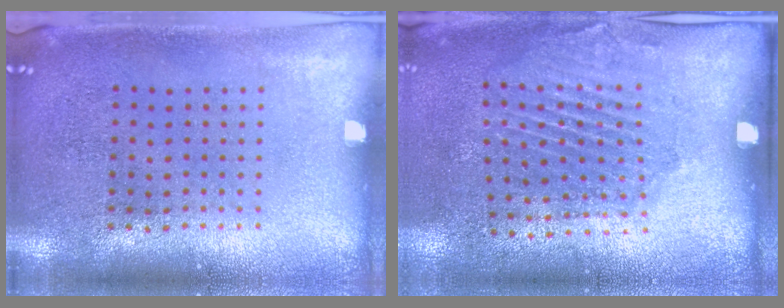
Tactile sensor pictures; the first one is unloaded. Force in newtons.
{"total": 1.9, "press": 1.2, "slide": 1.5}